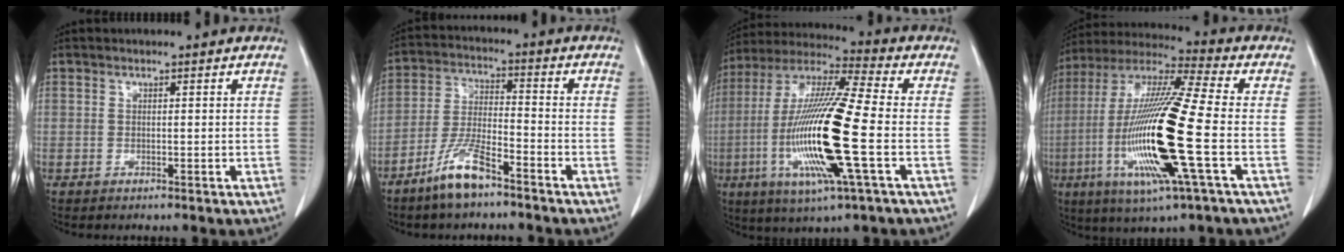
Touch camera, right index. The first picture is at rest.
{"total": 8.5, "force": [-6.0, 1.6, 5.8], "torque": [-0.125, -0.012, -0.118]}
{"total": 19.9, "force": [-4.3, 1.1, 19.4], "torque": [-0.408, -0.018, -0.086]}
{"total": 21.1, "force": [-4.8, 0.8, 20.5], "torque": [-0.442, -0.023, -0.097]}